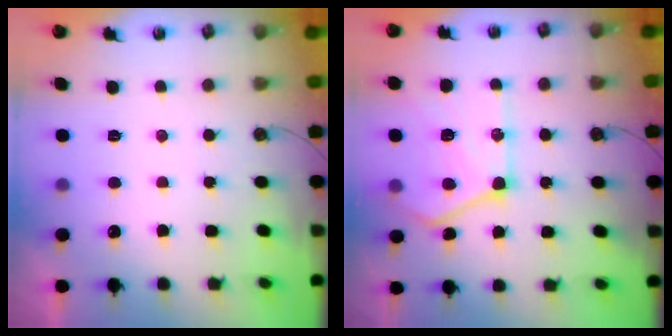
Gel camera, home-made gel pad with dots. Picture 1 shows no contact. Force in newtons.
{"total": 20.1, "press": 20.1, "slide": 1.4}